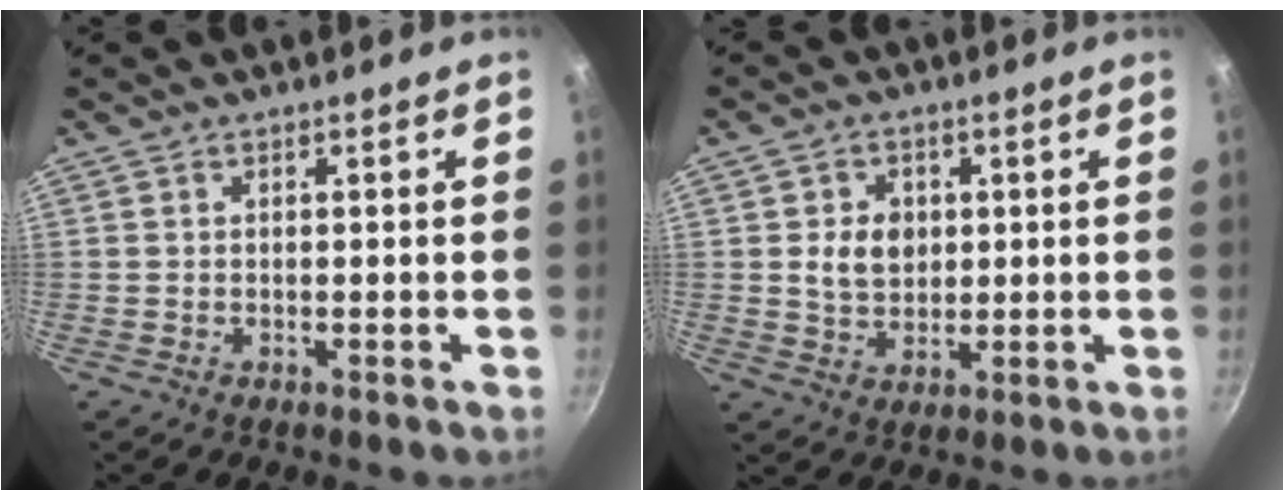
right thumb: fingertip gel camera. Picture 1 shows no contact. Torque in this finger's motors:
{"motor_torque": [-0.67, 0.78, 0.30, -0.08, 0.01]}